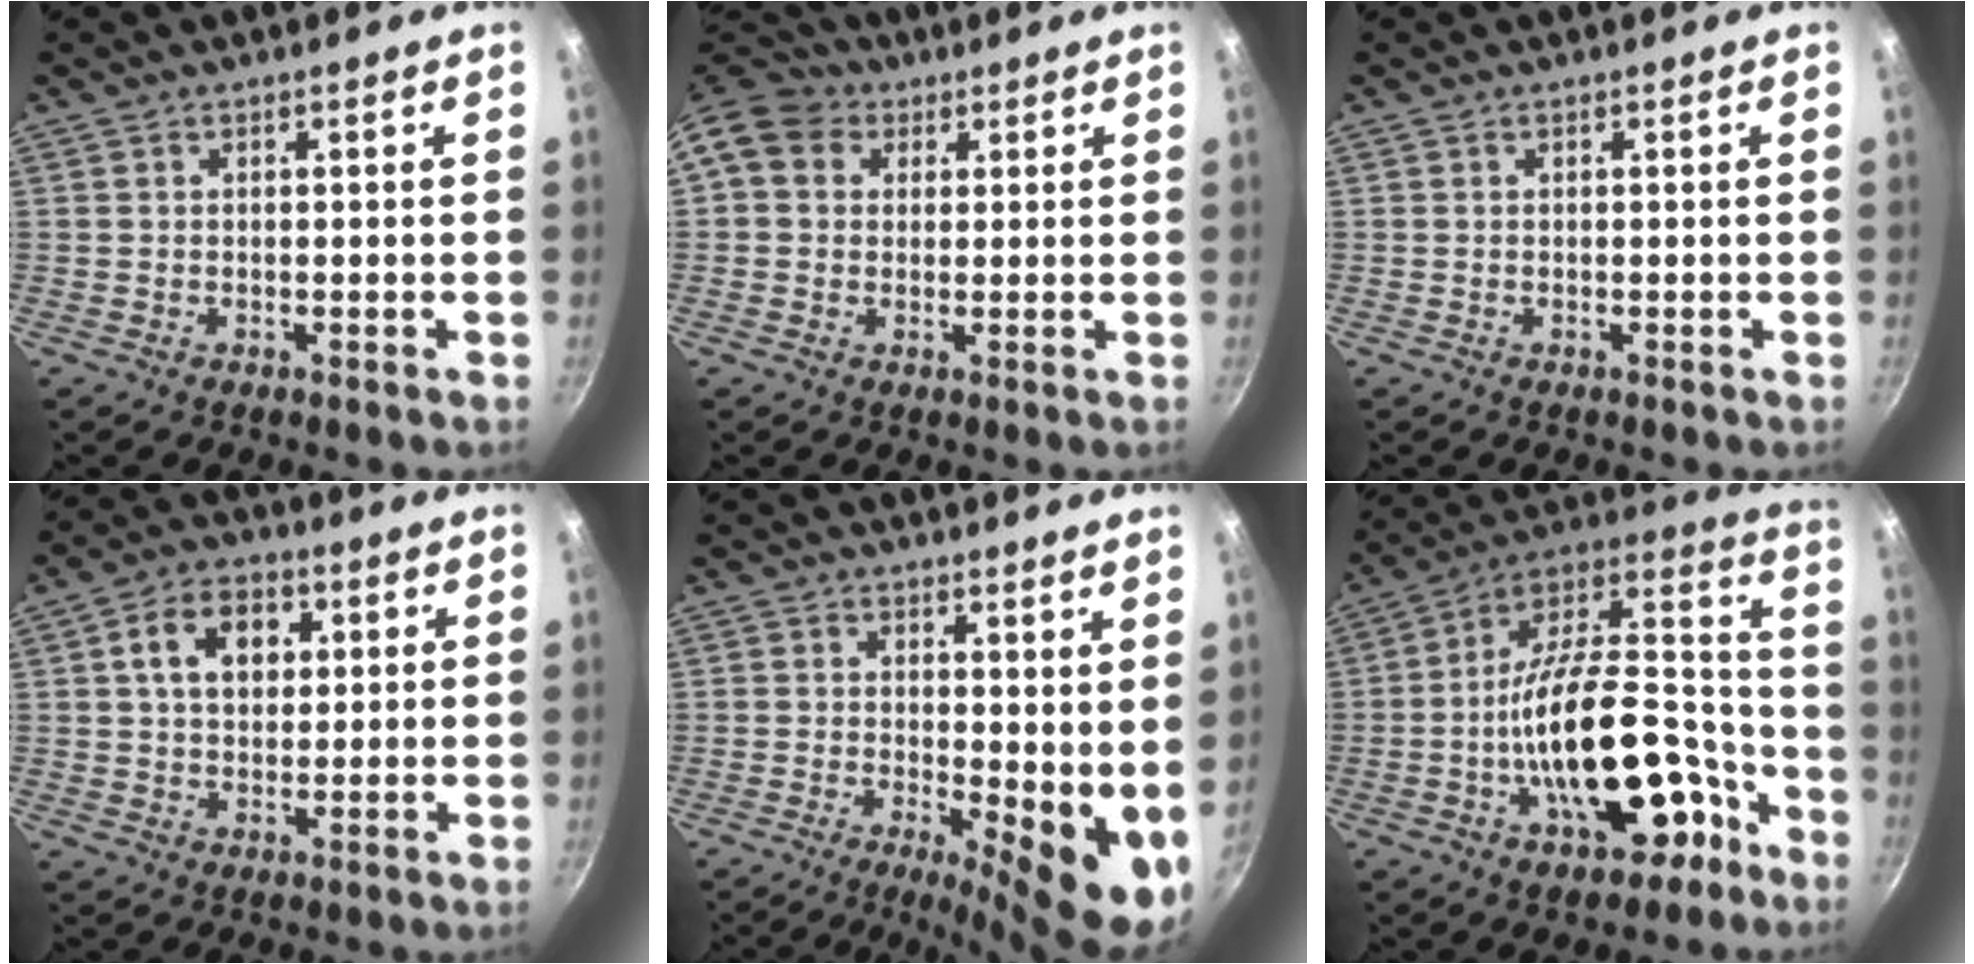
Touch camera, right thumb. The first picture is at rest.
{"total": 9.6, "force": [2.8, 8.0, 4.3], "torque": [-0.064, 0.017, 0.033]}
{"total": 0.0}
{"total": 9.0, "force": [2.5, 6.5, 5.8], "torque": [-0.072, 0.007, 0.033]}
{"total": 10.4, "force": [0.5, 4.0, 9.6], "torque": [-0.107, -0.020, 0.013]}
{"total": 25.4, "force": [-9.8, 12.8, 19.7], "torque": [-0.270, 0.090, -0.146]}